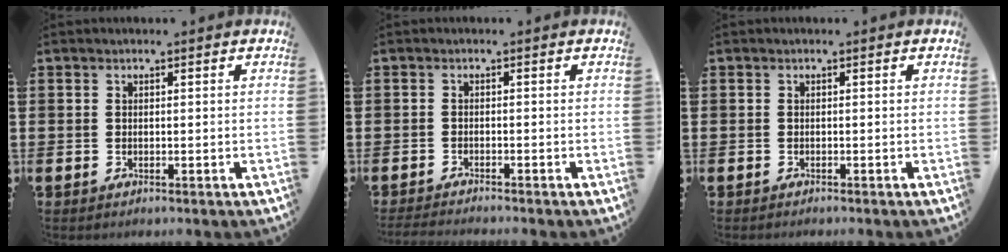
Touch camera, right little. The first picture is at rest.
{"total": 1.2, "force": [-1.1, -0.1, 0.3], "torque": [-0.004, 0.000, -0.022]}
{"total": 0.0}